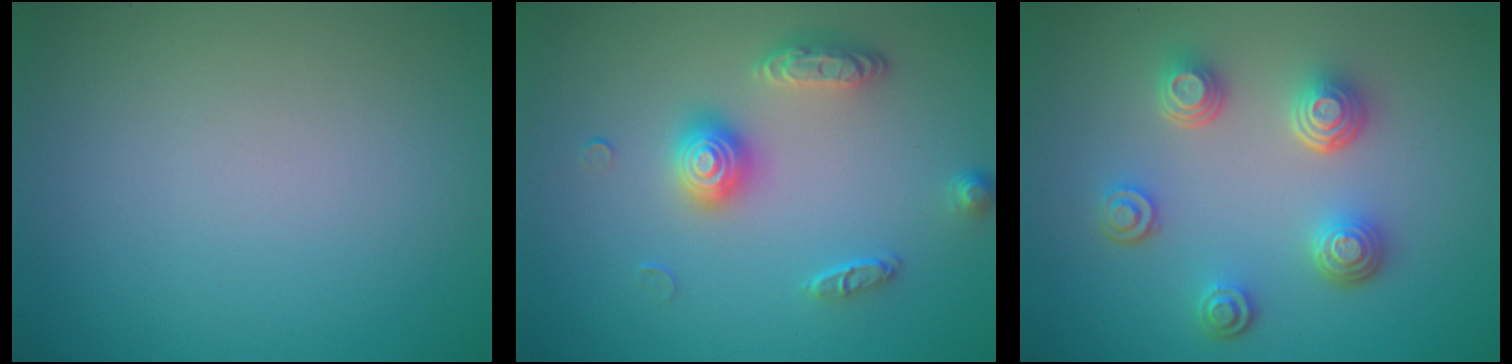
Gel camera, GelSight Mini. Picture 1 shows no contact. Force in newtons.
{"total": 3.3, "press": 2.9, "slide": 1.6}
{"total": 4.5, "press": 3.5, "slide": 2.8}